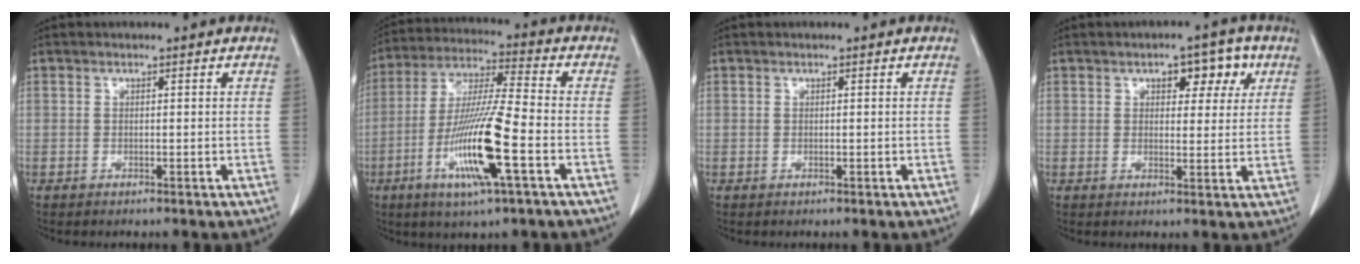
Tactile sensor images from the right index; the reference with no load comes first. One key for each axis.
{"total": 15.4, "fx": -5.4, "fy": 0.8, "fz": 14.4, "tx": -0.290, "ty": -0.017, "tz": -0.102}
{"total": 0.0}
{"total": 6.7, "fx": 3.0, "fy": 3.4, "fz": 5.0, "tx": -0.065, "ty": 0.020, "tz": 0.043}